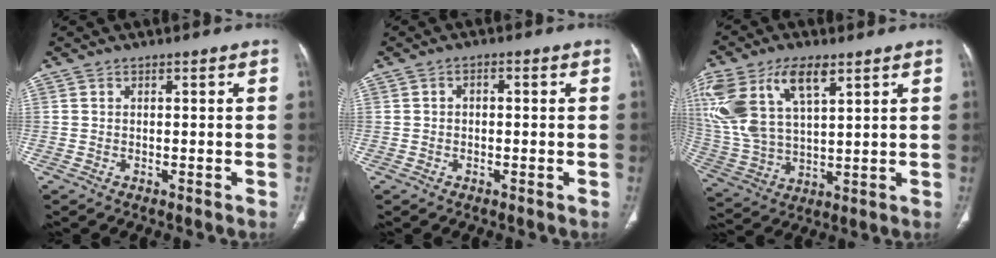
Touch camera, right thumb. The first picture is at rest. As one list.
[{"total": 1.5, "force": [0.0, 1.0, 1.0], "torque": [-0.011, 0.008, -0.004]}, {"total": 19.8, "force": [9.0, 10.0, 14.6], "torque": [-0.327, -0.007, 0.179]}]